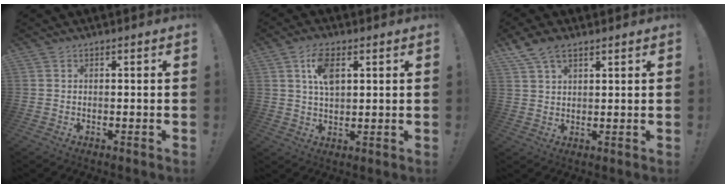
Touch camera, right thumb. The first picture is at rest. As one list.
[{"total": 8.1, "force": [2.9, 4.4, 6.1], "torque": [-0.099, 0.000, 0.051]}, {"total": 6.6, "force": [4.2, 3.2, 4.1], "torque": [-0.076, -0.010, 0.081]}]